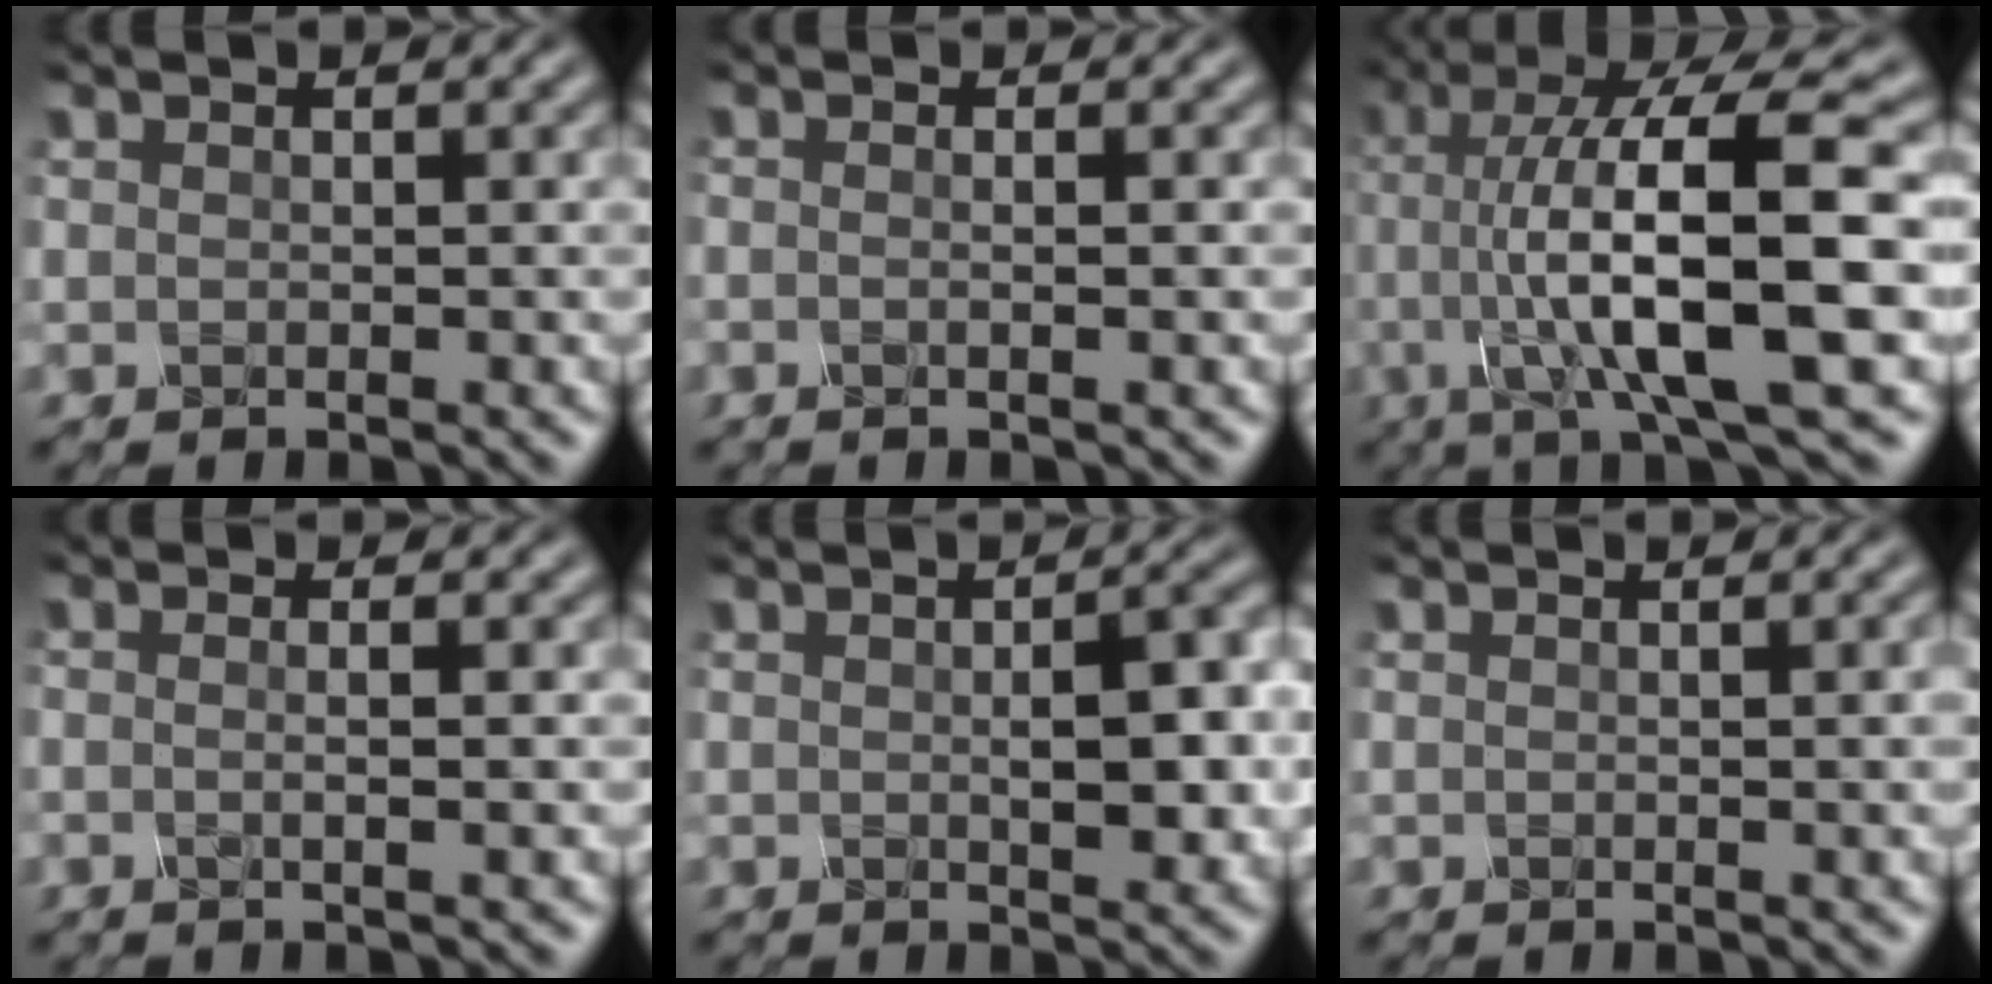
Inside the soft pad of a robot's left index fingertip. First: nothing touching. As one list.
[{"total": 1.4, "force": [-0.3, 0.5, 1.2], "torque": [-0.004, -0.006, -0.024]}, {"total": 13.1, "force": [-0.6, 2.8, 12.8], "torque": [-0.174, 0.017, -0.011]}, {"total": 2.1, "force": [-0.1, 0.9, 1.9], "torque": [-0.011, 0.001, -0.030]}, {"total": 5.4, "force": [0.1, 2.3, 4.9], "torque": [-0.068, 0.006, 0.002]}, {"total": 2.3, "force": [0.7, 0.9, 2.1], "torque": [-0.019, 0.006, 0.004]}]